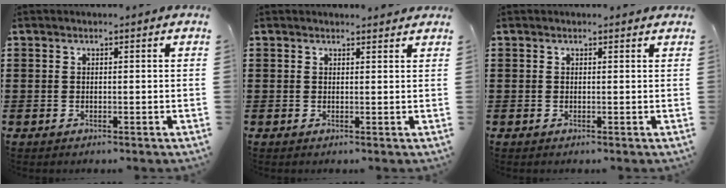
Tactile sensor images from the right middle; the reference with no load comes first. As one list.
[{"total": 1.0, "force": [1.0, -0.1, -0.1], "torque": [0.007, -0.005, 0.018]}, {"total": 0.0}]